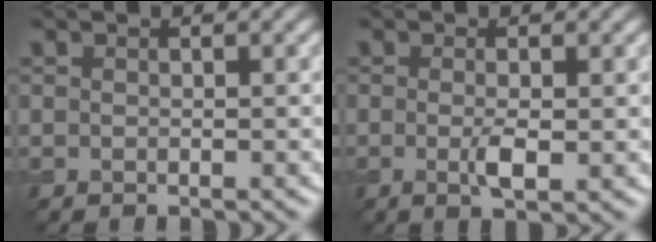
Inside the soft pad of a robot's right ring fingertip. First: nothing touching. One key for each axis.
{"total": 2.4, "fx": -0.3, "fy": 0.5, "fz": 2.3, "tx": -0.045, "ty": -0.006, "tz": -0.005}